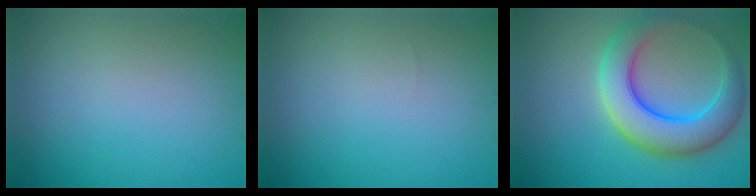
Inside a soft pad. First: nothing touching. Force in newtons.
{"total": 0.0}
{"total": 8.4, "press": 8.4, "slide": 0.4}